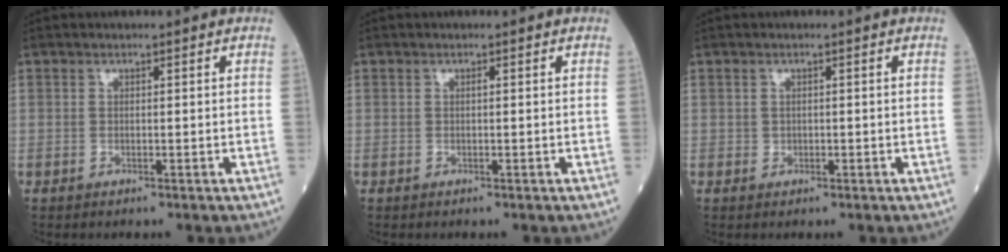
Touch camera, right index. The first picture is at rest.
{"total": 0.0}
{"total": 0.6, "force": [0.2, 0.6, 0.1], "torque": [0.000, 0.001, 0.006]}